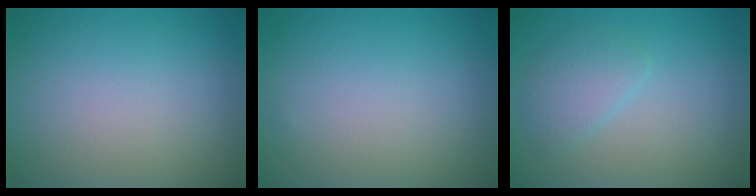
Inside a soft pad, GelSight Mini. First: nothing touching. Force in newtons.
{"total": 0.0}
{"total": 2.2, "press": 2.1, "slide": 0.1}